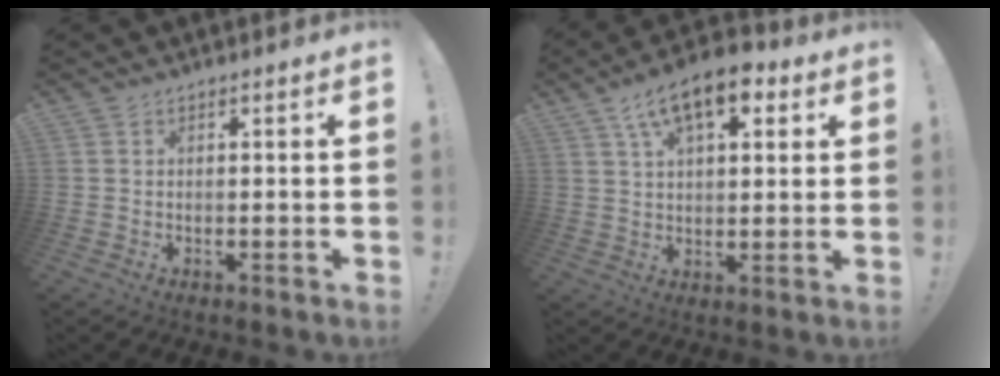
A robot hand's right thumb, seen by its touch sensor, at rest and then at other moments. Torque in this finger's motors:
{"motor_torque": [0.55, 0.61, 0.18, 0.18, 0.23]}